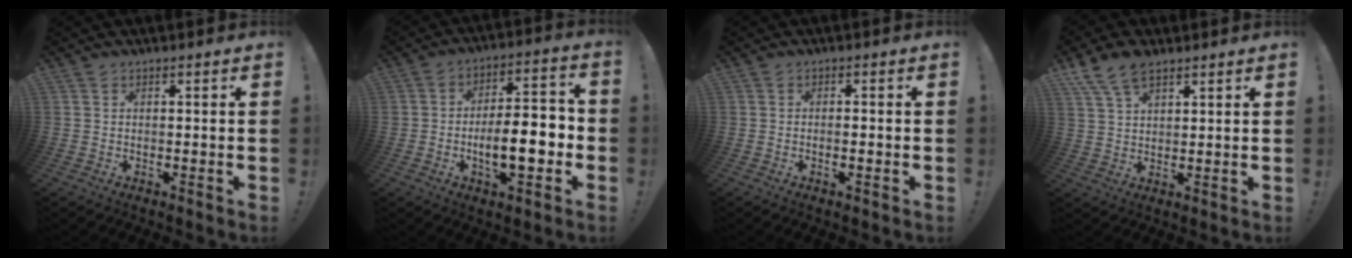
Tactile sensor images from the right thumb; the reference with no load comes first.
{"total": 13.2, "force": [-4.0, 5.2, 11.5], "torque": [-0.184, 0.010, -0.074]}
{"total": 1.7, "force": [-0.8, 0.2, 1.5], "torque": [-0.020, 0.000, -0.016]}
{"total": 8.7, "force": [5.8, 4.3, 4.9], "torque": [-0.092, -0.015, 0.114]}